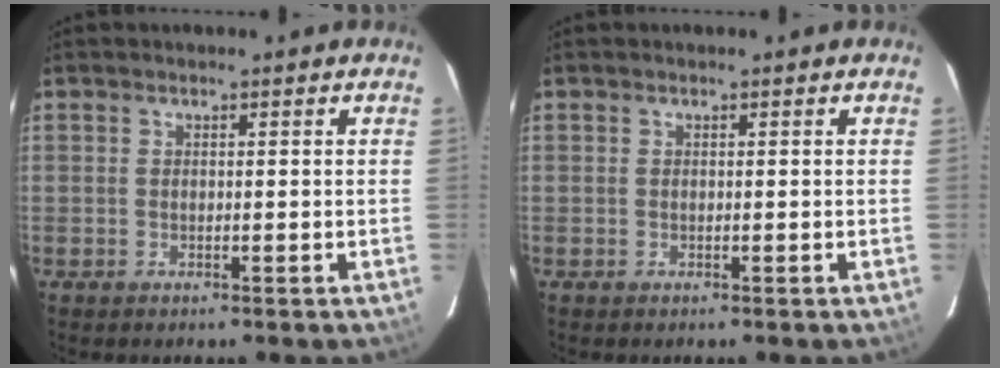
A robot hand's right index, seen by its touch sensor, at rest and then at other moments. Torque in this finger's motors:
{"motor_torque": [0.00, 0.00, 0.00, 0.00]}